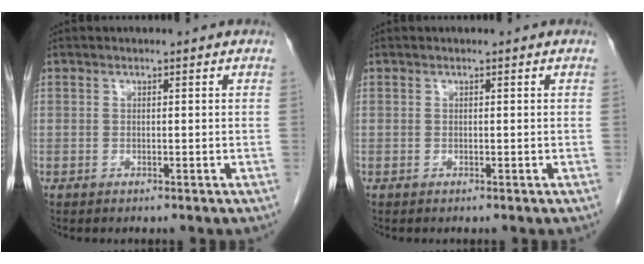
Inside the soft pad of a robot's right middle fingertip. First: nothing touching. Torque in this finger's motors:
{"motor_torque": [-0.26, 0.09, -0.03, -0.01]}